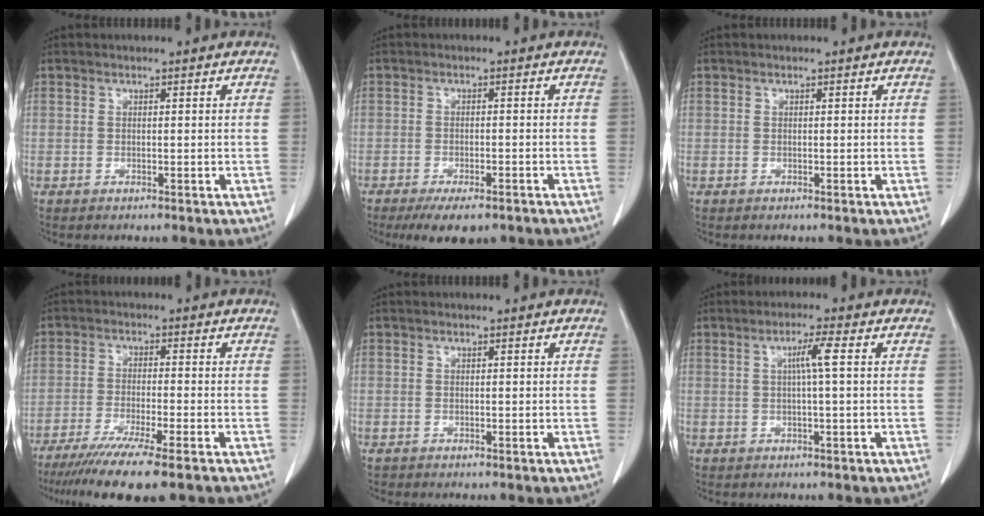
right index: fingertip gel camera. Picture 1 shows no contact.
{"total": 6.4, "force": [-4.7, 2.3, 3.7], "torque": [-0.049, -0.006, -0.069]}
{"total": 0.0}
{"total": 12.3, "force": [-9.3, 0.3, 8.0], "torque": [-0.127, -0.033, -0.146]}
{"total": 0.6, "force": [-0.3, 0.4, -0.1], "torque": [-0.002, 0.004, -0.008]}
{"total": 3.2, "force": [0.5, -0.5, 3.1], "torque": [-0.058, 0.003, 0.008]}